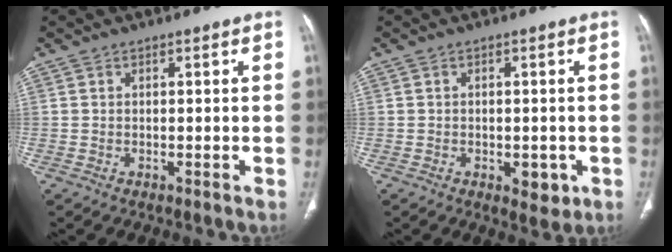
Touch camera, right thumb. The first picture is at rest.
{"total": 4.1, "force": [-1.3, 2.4, 3.1], "torque": [-0.023, -0.001, -0.009]}